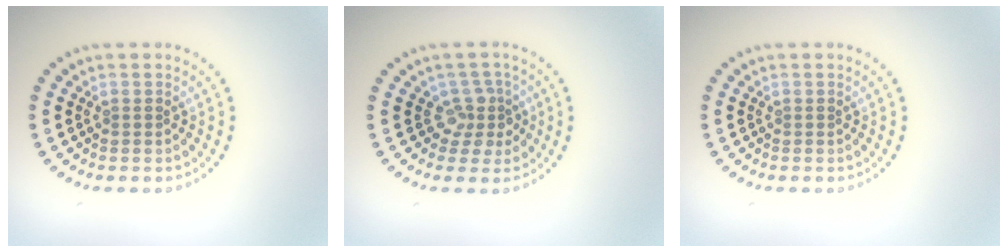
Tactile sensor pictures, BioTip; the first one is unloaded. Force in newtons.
{"total": 2.6, "press": 1.9, "slide": 1.7}
{"total": 0.0}